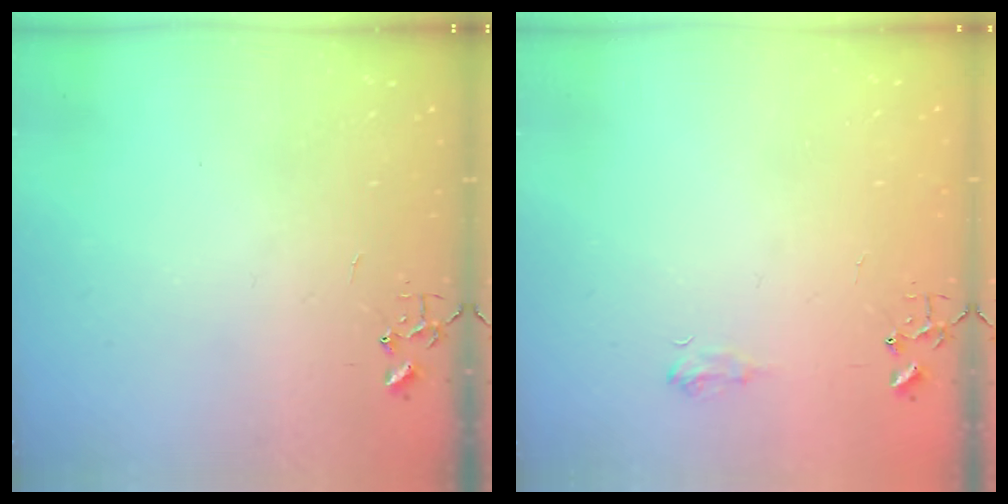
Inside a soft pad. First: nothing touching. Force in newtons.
{"total": 6.0, "press": 5.9, "slide": 0.7}